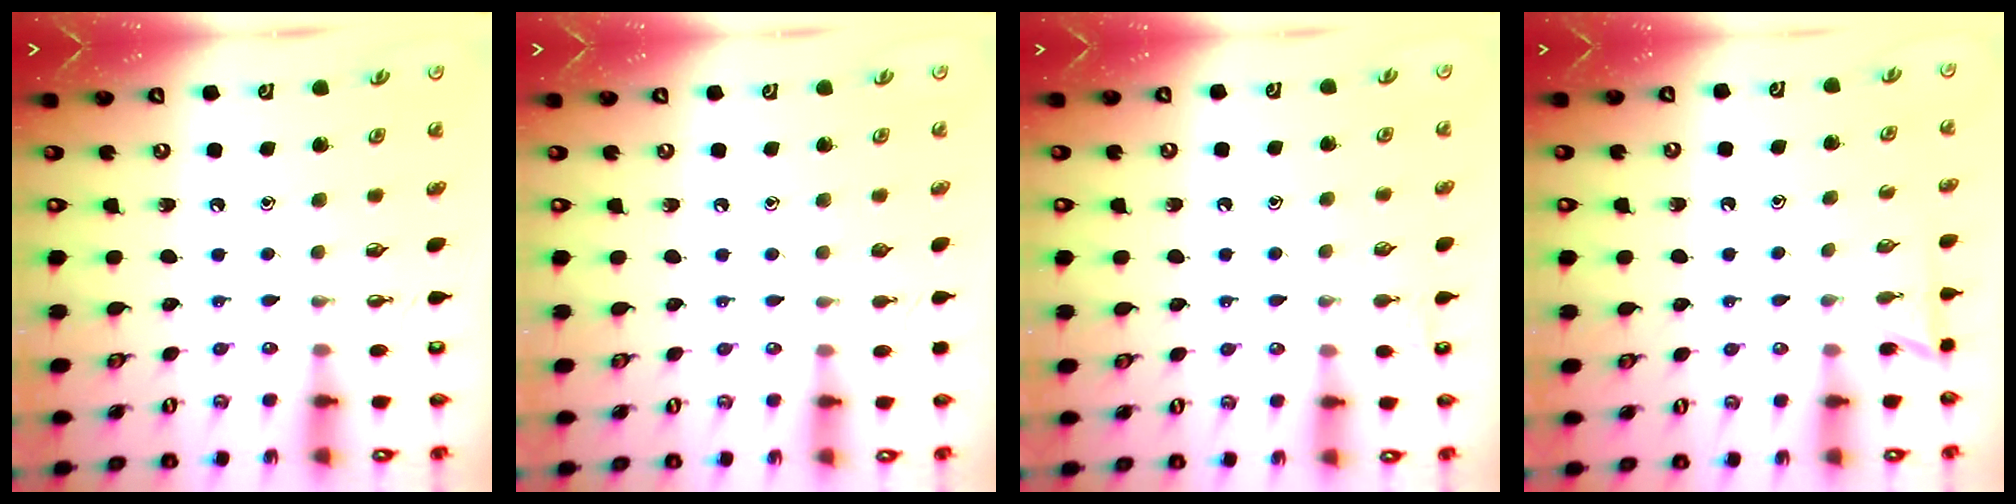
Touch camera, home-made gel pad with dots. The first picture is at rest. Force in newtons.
{"total": 0.0}
{"total": 3.0, "press": 3.0, "slide": 0.3}
{"total": 4.1, "press": 4.1, "slide": 0.4}